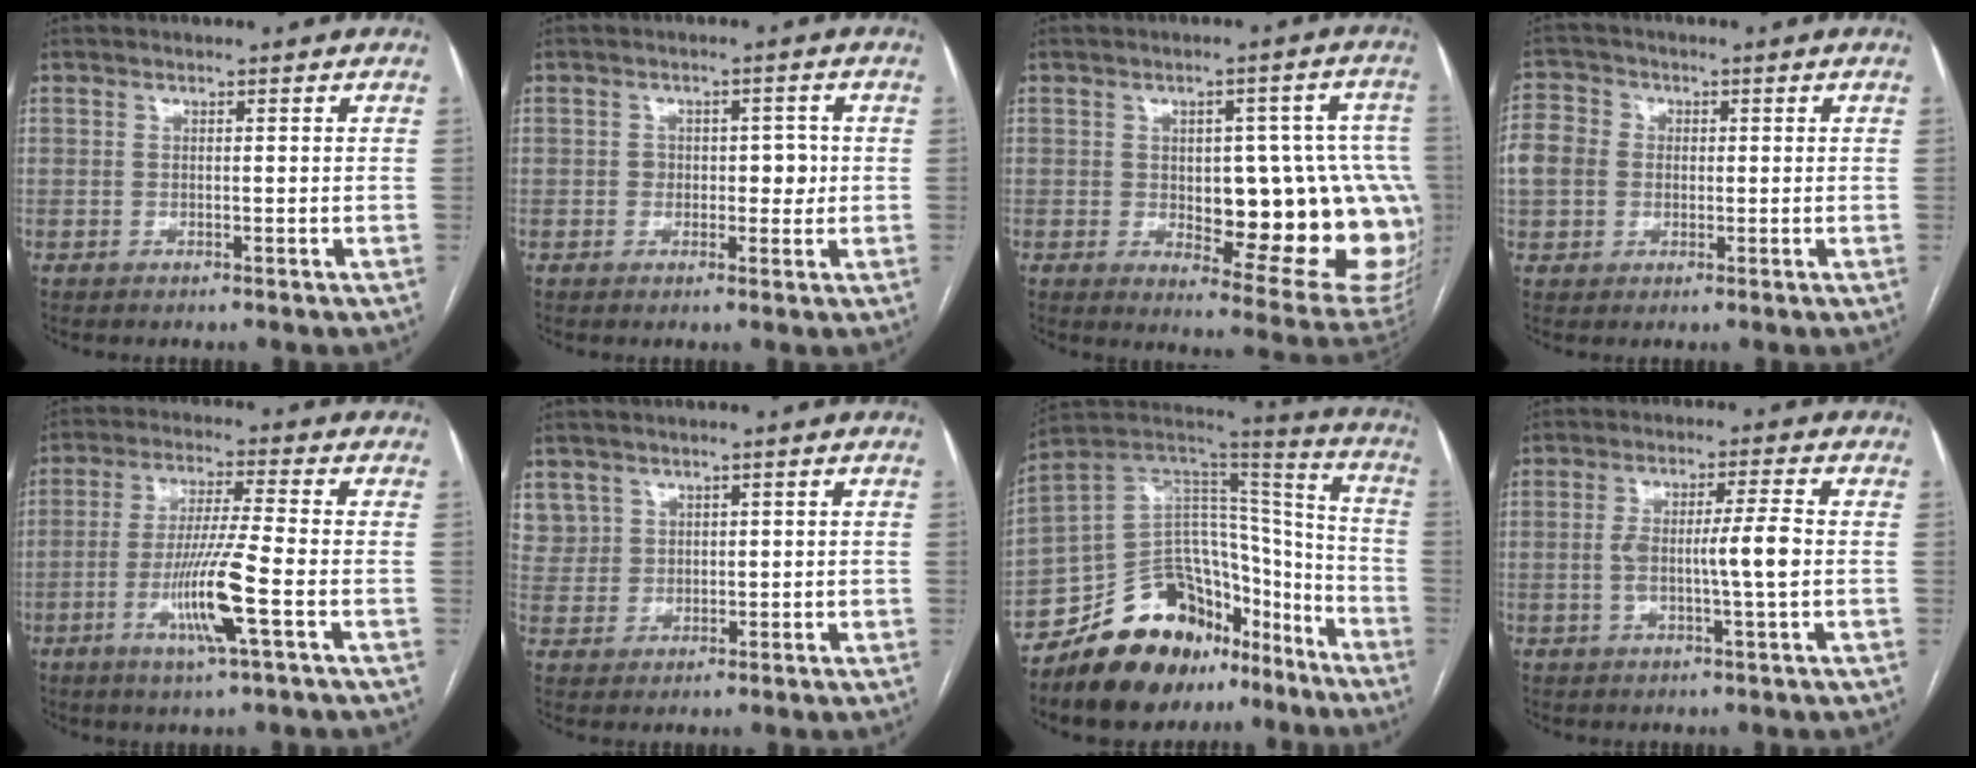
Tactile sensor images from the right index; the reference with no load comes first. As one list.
[{"total": 3.7, "force": [-0.1, 2.4, 2.8], "torque": [-0.030, 0.011, 0.001]}, {"total": 21.1, "force": [-1.7, 7.7, 19.6], "torque": [-0.156, 0.028, 0.006]}, {"total": 12.3, "force": [0.7, 11.2, 5.0], "torque": [-0.162, 0.044, 0.020]}, {"total": 10.1, "force": [-3.4, -0.6, 9.6], "torque": [-0.188, -0.013, -0.065]}, {"total": 5.1, "force": [2.8, 4.3, -0.1], "torque": [0.014, 0.009, 0.058]}, {"total": 21.7, "force": [-15.7, 11.6, 9.3], "torque": [-0.150, 0.076, -0.255]}, {"total": 6.5, "force": [-0.6, 0.0, 6.5], "torque": [-0.116, 0.006, -0.008]}]